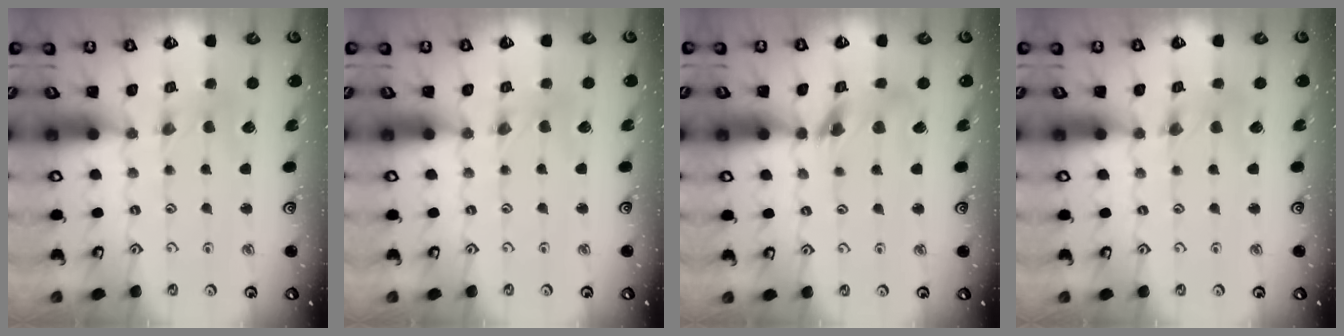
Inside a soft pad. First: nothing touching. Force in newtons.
{"total": 0.0}
{"total": 9.2, "press": 9.2, "slide": 0.8}
{"total": 1.3, "press": 1.3, "slide": 0.3}